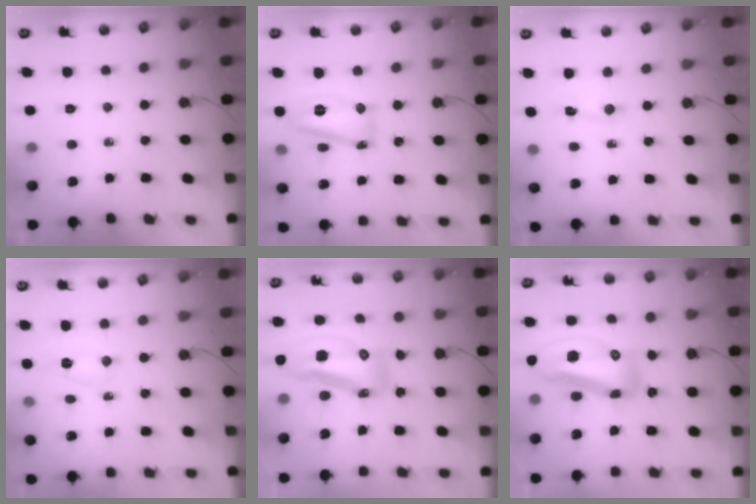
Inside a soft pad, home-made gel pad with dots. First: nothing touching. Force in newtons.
{"total": 17.7, "press": 14.4, "slide": 10.2}
{"total": 2.9, "press": 2.9, "slide": 0.4}
{"total": 3.2, "press": 3.2, "slide": 0.1}
{"total": 14.3, "press": 14.2, "slide": 1.7}
{"total": 19.3, "press": 18.9, "slide": 3.9}